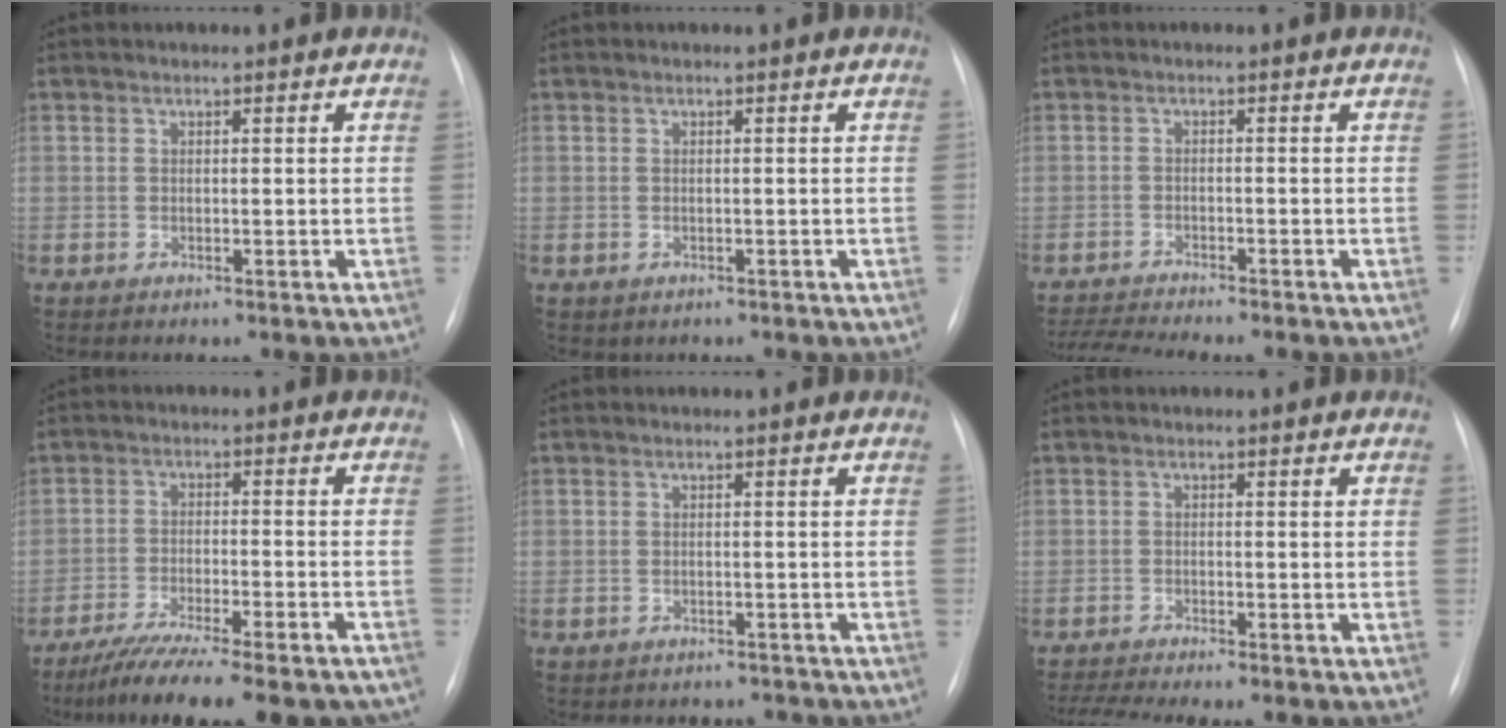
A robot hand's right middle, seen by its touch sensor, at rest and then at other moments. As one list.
[{"total": 1.0, "force": [-0.5, 0.9, 0.2], "torque": [-0.006, 0.003, -0.002]}, {"total": 7.5, "force": [-6.9, -0.4, 2.9], "torque": [-0.043, -0.012, -0.109]}, {"total": 17.2, "force": [-14.3, 2.6, 9.1], "torque": [-0.112, -0.014, -0.209]}, {"total": 4.1, "force": [-3.5, 2.0, -0.3], "torque": [0.003, 0.015, -0.044]}, {"total": 6.8, "force": [-6.0, -0.6, 3.2], "torque": [-0.048, -0.010, -0.096]}]